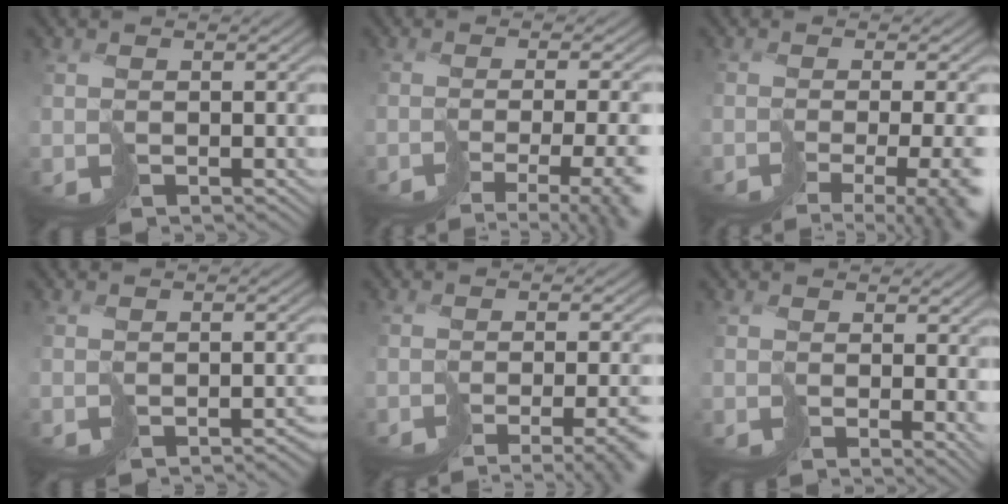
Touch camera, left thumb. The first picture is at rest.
{"total": 8.7, "force": [-4.9, 2.7, 6.7], "torque": [-0.096, -0.032, -0.031]}
{"total": 9.9, "force": [-5.1, 3.8, 7.6], "torque": [-0.087, -0.028, -0.017]}
{"total": 2.7, "force": [-2.3, 0.9, 1.2], "torque": [-0.004, -0.005, -0.030]}
{"total": 7.7, "force": [-5.5, 1.5, 5.2], "torque": [-0.057, -0.010, -0.050]}
{"total": 2.9, "force": [0.7, 1.3, 2.5], "torque": [-0.040, -0.009, 0.017]}